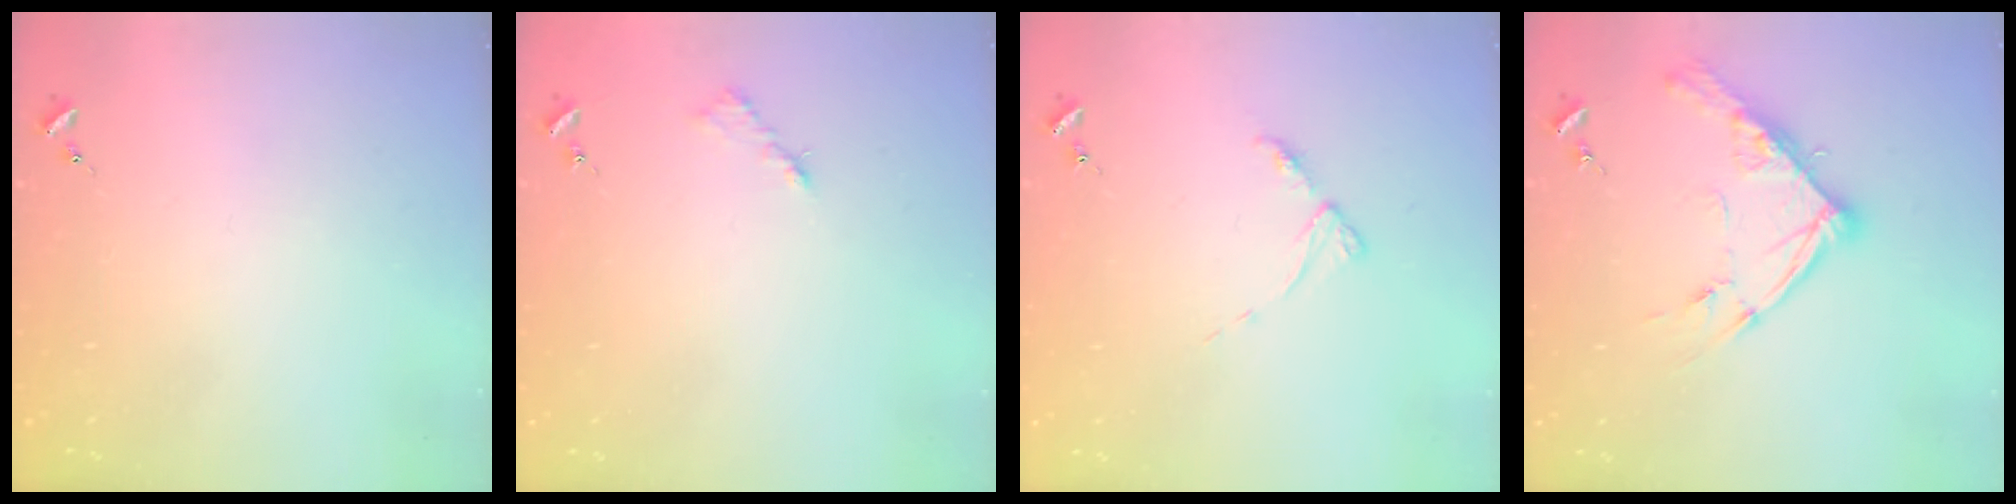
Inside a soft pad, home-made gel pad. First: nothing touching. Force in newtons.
{"total": 3.1, "press": 3.1, "slide": 0.4}
{"total": 4.5, "press": 4.5, "slide": 0.5}
{"total": 13.3, "press": 13.2, "slide": 1.2}